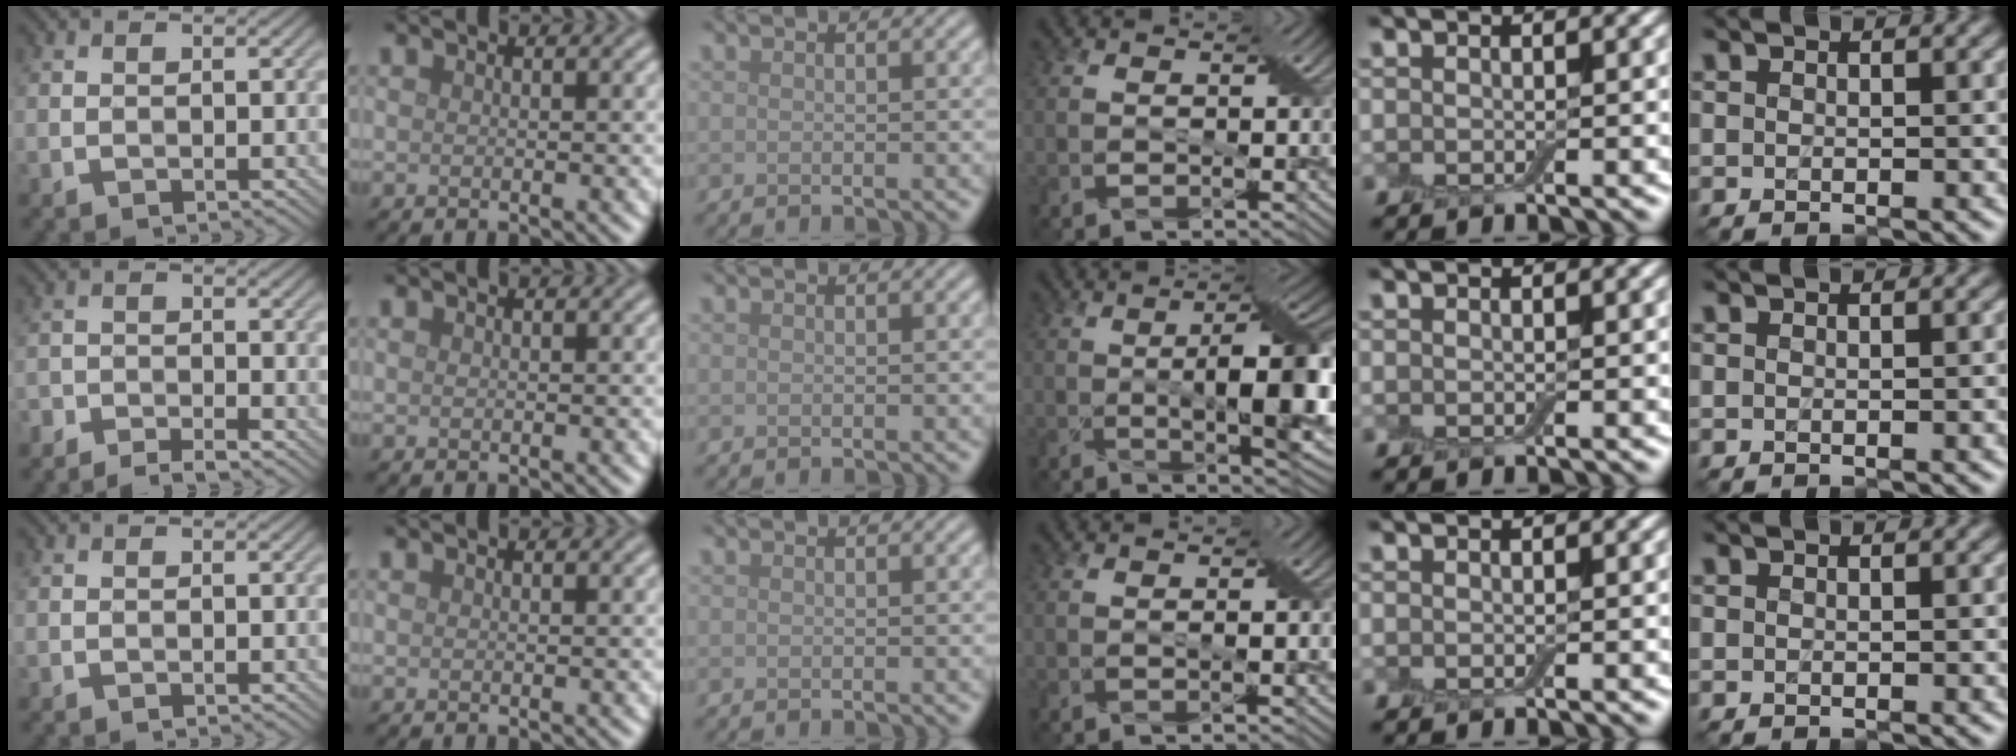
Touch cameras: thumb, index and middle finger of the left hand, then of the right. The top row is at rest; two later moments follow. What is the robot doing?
{"motion": "extract", "object": "backpack"}